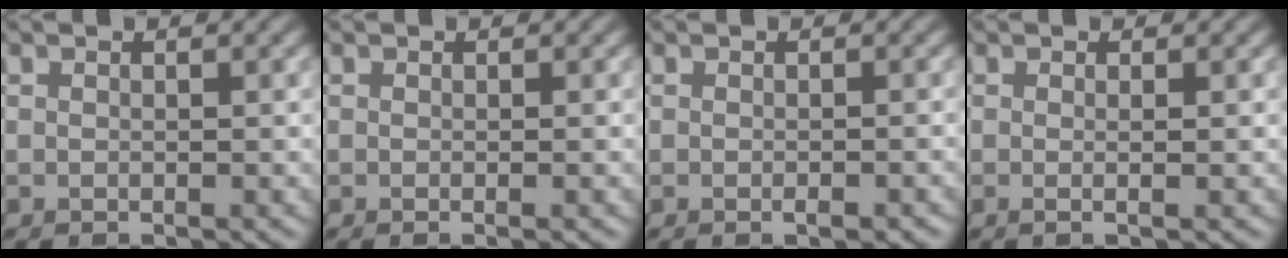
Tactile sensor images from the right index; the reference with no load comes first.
{"total": 0.7, "force": [-0.2, 0.2, 0.7], "torque": [-0.007, -0.005, -0.004]}
{"total": 1.1, "force": [-0.6, 0.3, 0.9], "torque": [-0.014, -0.004, -0.007]}
{"total": 1.3, "force": [-0.1, 0.3, 1.3], "torque": [-0.015, -0.002, -0.006]}